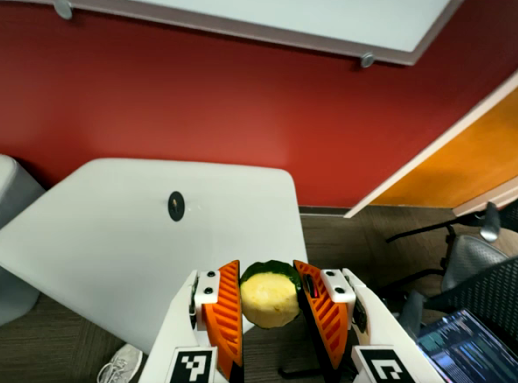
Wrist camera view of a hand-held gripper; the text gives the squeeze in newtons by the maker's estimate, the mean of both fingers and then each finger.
{"total": 11.8, "left": 12.4, "right": 11.2}